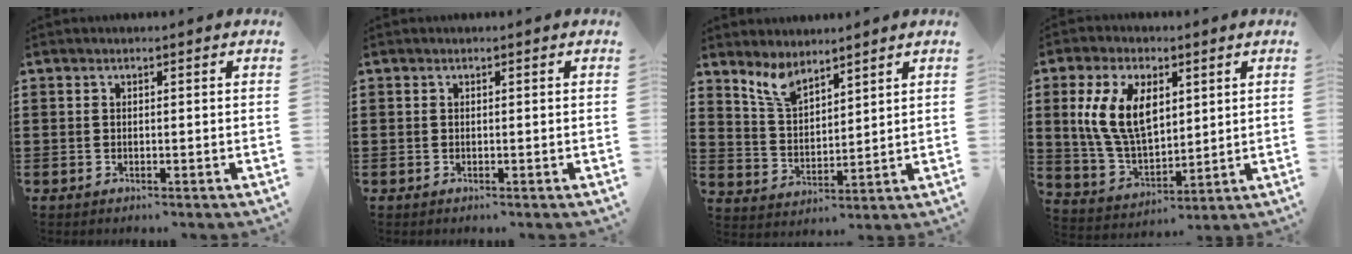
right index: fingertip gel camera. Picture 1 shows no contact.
{"total": 0.0}
{"total": 5.5, "force": [4.7, 1.8, 2.3], "torque": [-0.059, -0.012, 0.088]}
{"total": 10.6, "force": [3.0, 6.1, 8.2], "torque": [-0.196, 0.008, 0.051]}